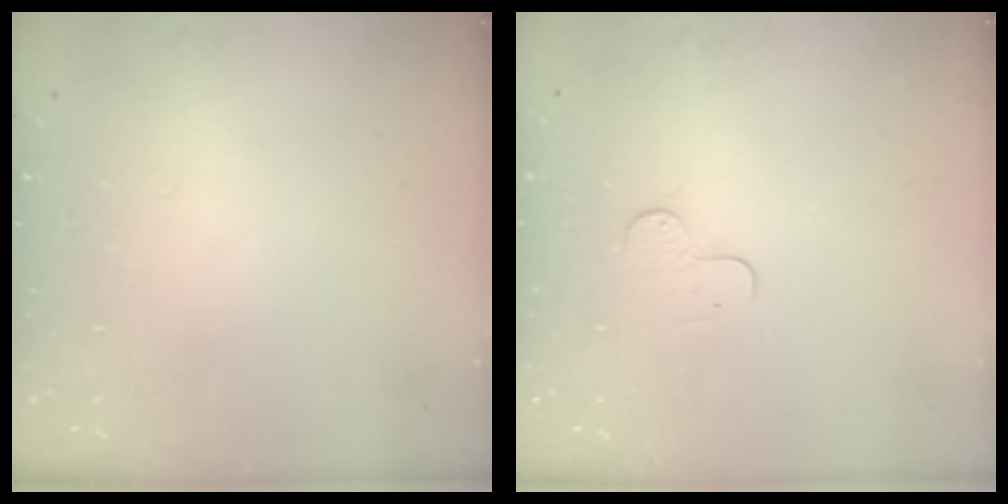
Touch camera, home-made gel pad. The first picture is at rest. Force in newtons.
{"total": 4.8, "press": 4.8, "slide": 0.5}